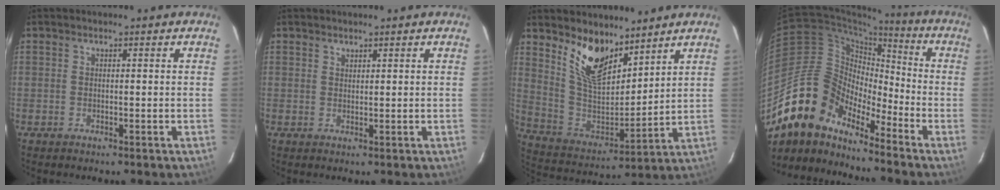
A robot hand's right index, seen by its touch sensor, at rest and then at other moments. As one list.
[{"total": 0.8, "force": [0.8, 0.4, 0.1], "torque": [-0.002, 0.001, 0.015]}, {"total": 13.3, "force": [9.4, 5.6, 7.5], "torque": [-0.147, -0.011, 0.188]}, {"total": 15.4, "force": [-12.9, 6.2, 5.7], "torque": [-0.097, 0.012, -0.250]}]